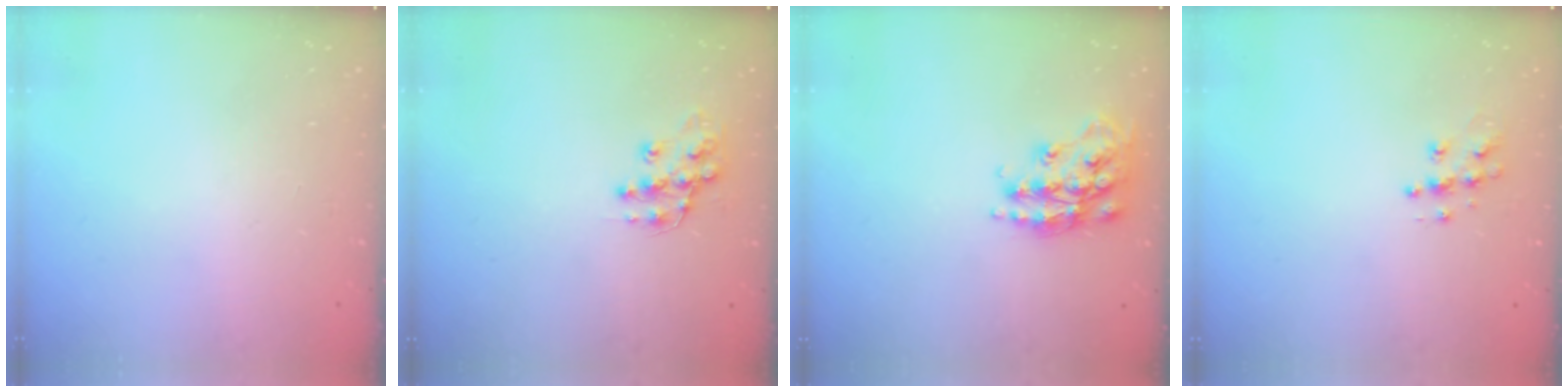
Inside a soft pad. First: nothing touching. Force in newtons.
{"total": 10.7, "press": 10.7, "slide": 0.6}
{"total": 17.2, "press": 17.2, "slide": 1.2}
{"total": 8.0, "press": 8.0, "slide": 0.4}